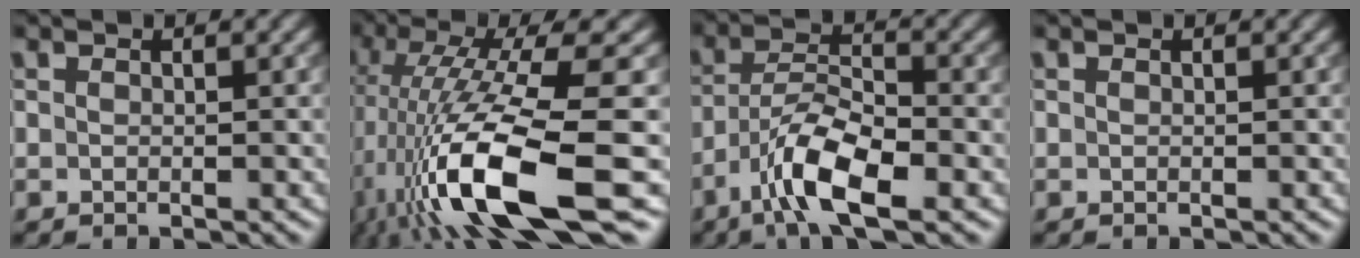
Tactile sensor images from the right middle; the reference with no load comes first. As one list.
[{"total": 14.3, "force": [-4.6, 3.7, 13.0], "torque": [-0.244, -0.017, -0.070]}, {"total": 6.7, "force": [-3.7, 2.0, 5.2], "torque": [-0.097, 0.005, -0.075]}, {"total": 0.0}]